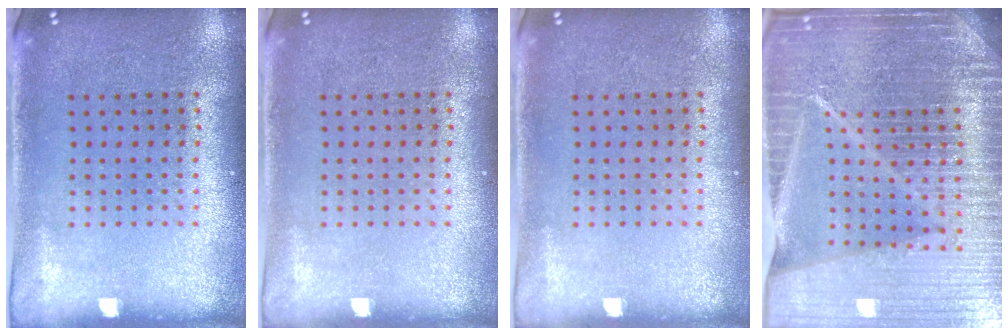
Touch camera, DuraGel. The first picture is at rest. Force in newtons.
{"total": 0.0}
{"total": 0.0}
{"total": 7.2, "press": 6.1, "slide": 3.8}